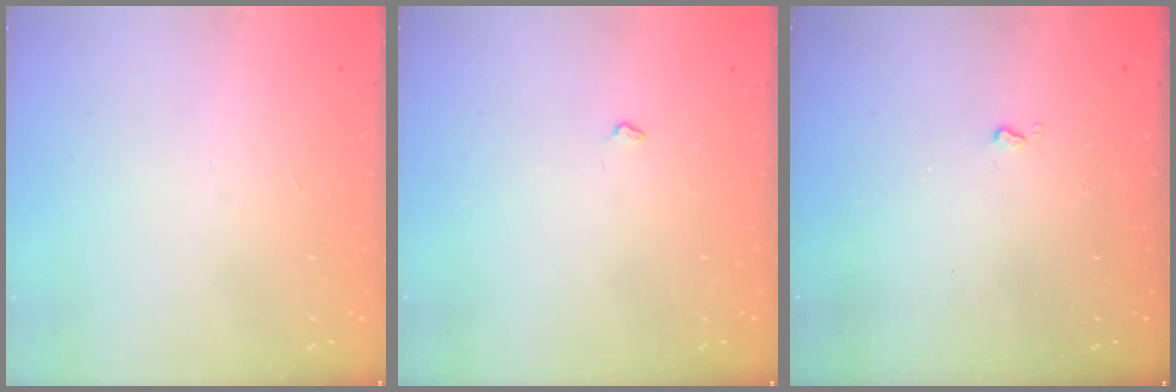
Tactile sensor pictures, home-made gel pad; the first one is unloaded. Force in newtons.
{"total": 2.9, "press": 2.9, "slide": 0.5}
{"total": 2.5, "press": 2.4, "slide": 0.5}